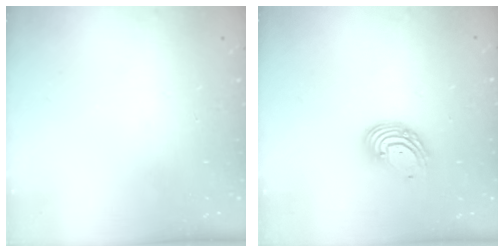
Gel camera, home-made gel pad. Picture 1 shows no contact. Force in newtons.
{"total": 7.3, "press": 7.3, "slide": 0.8}